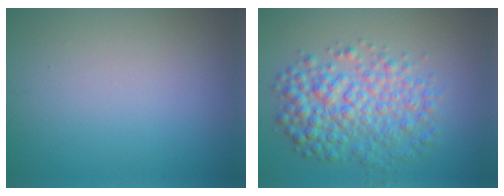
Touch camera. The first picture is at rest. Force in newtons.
{"total": 6.1, "press": 6.0, "slide": 0.1}